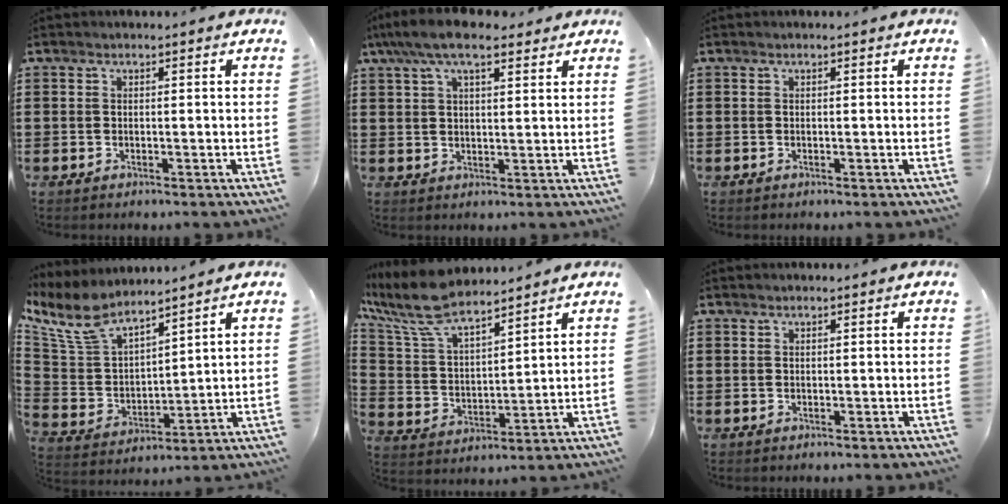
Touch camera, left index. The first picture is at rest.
{"total": 7.6, "force": [5.4, 2.6, 4.7], "torque": [-0.104, 0.004, 0.098]}
{"total": 0.0}
{"total": 8.8, "force": [7.3, 3.3, 3.7], "torque": [-0.113, -0.041, 0.131]}
{"total": 10.3, "force": [8.8, 2.5, 4.8], "torque": [-0.135, -0.037, 0.154]}
{"total": 0.6, "force": [0.6, 0.2, 0.1], "torque": [-0.004, 0.000, 0.013]}